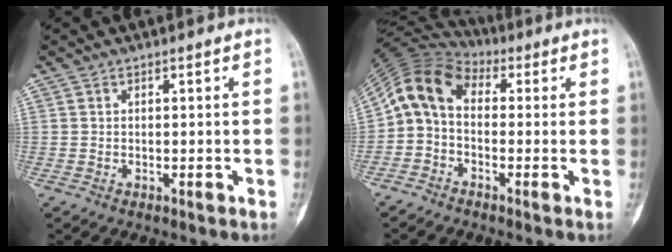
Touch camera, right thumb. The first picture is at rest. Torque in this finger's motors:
{"motor_torque": [0.22, 0.22, 0.17, -0.15, 0.02]}